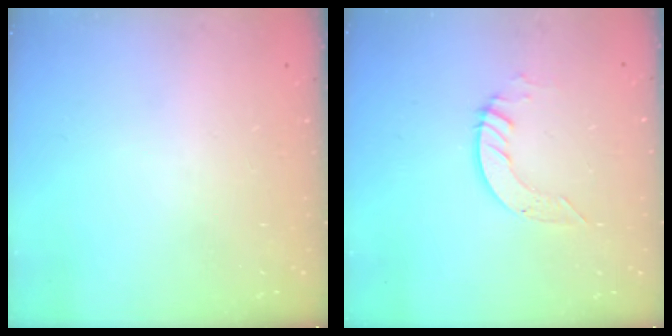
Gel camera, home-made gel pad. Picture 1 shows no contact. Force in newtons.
{"total": 4.0, "press": 4.0, "slide": 0.2}